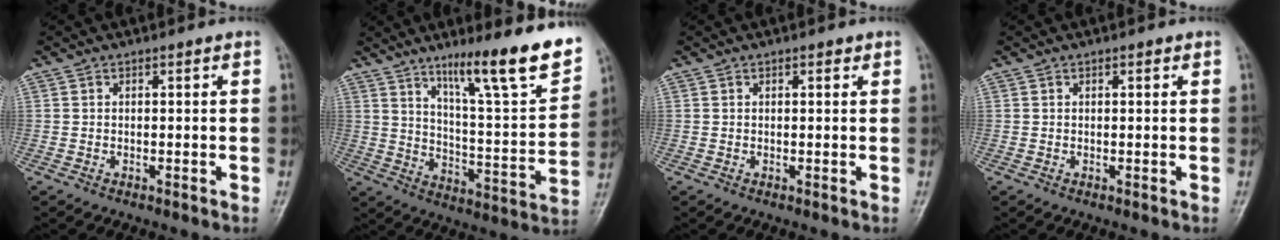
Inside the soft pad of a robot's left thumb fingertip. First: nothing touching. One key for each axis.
{"total": 18.7, "fx": 12.3, "fy": 2.8, "fz": 13.8, "tx": -0.177, "ty": -0.070, "tz": 0.196}
{"total": 0.9, "fx": 0.5, "fy": 0.4, "fz": 0.6, "tx": -0.006, "ty": 0.000, "tz": 0.005}
{"total": 0.7, "fx": 0.3, "fy": 0.3, "fz": 0.5, "tx": -0.008, "ty": 0.000, "tz": 0.004}